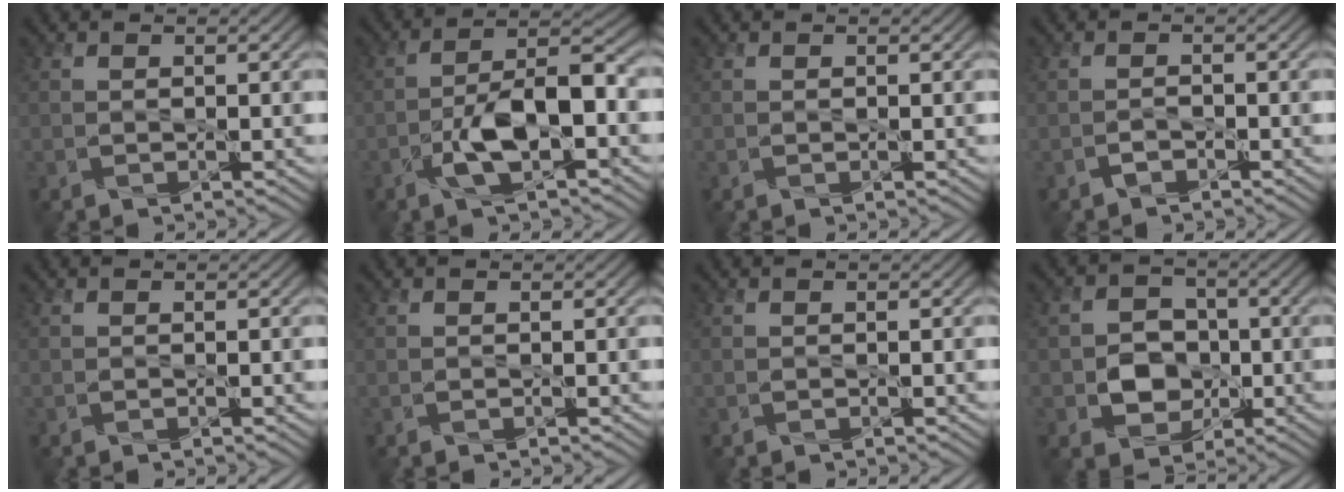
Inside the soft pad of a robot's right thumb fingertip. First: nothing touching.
{"total": 8.4, "force": [-3.1, 3.2, 7.1], "torque": [-0.127, 0.016, -0.060]}
{"total": 0.0}
{"total": 1.1, "force": [-0.9, 0.4, 0.3], "torque": [-0.006, 0.002, -0.016]}
{"total": 0.0}
{"total": 0.0}
{"total": 0.0}
{"total": 5.3, "force": [-1.1, 4.6, 2.4], "torque": [-0.043, -0.001, -0.030]}